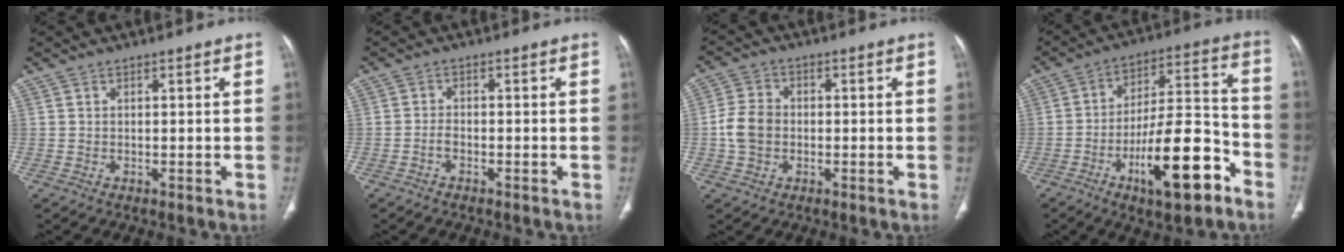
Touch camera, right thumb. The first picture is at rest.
{"total": 1.7, "force": [-1.0, 0.9, 1.0], "torque": [-0.018, 0.012, -0.021]}
{"total": 6.2, "force": [-0.8, 4.9, 3.7], "torque": [-0.066, 0.015, -0.021]}
{"total": 18.9, "force": [-9.0, 6.2, 15.3], "torque": [-0.232, 0.061, -0.139]}